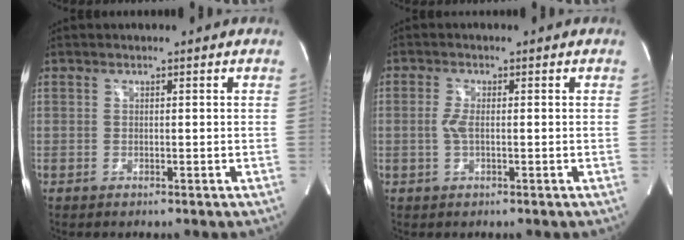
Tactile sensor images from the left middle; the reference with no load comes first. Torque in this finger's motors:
{"motor_torque": [0.56, 0.31, 0.19, 0.07]}